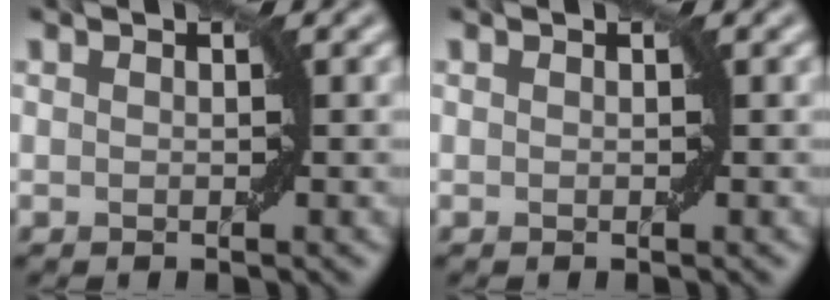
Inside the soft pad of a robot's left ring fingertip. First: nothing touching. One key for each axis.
{"total": 0.0}